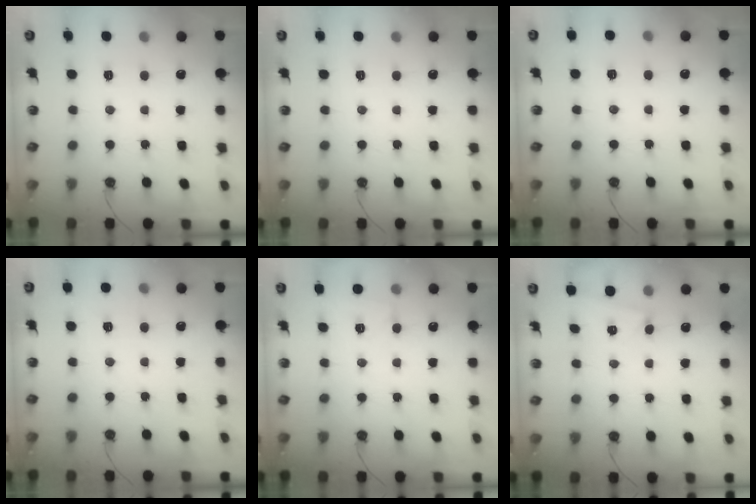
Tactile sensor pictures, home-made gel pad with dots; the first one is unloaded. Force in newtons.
{"total": 0.0}
{"total": 2.1, "press": 2.1, "slide": 0.4}
{"total": 2.9, "press": 2.9, "slide": 0.2}
{"total": 2.1, "press": 2.1, "slide": 0.4}
{"total": 2.9, "press": 2.4, "slide": 1.5}